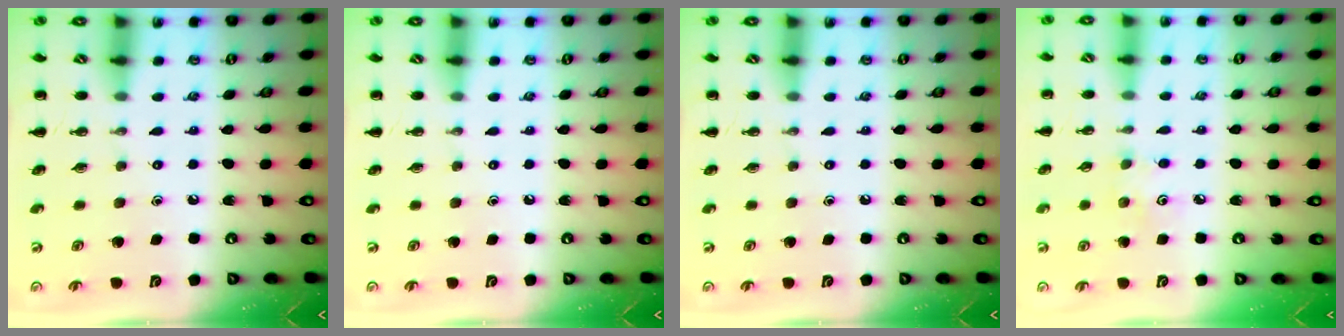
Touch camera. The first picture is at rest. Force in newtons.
{"total": 0.0}
{"total": 0.0}
{"total": 3.6, "press": 3.5, "slide": 0.9}